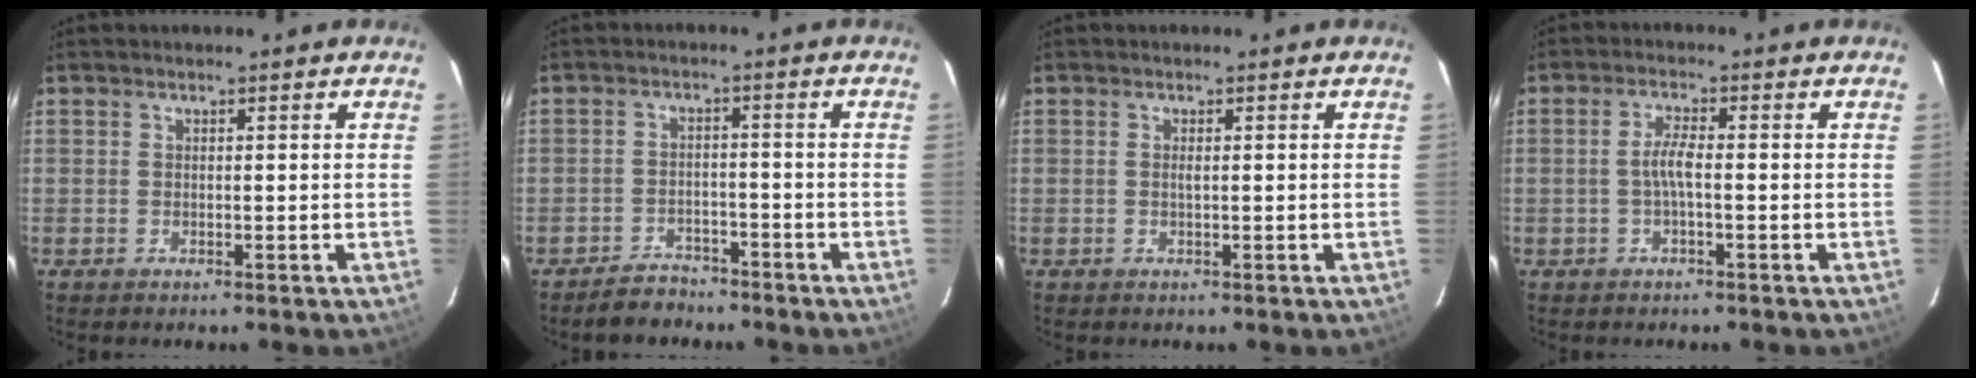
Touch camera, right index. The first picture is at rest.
{"total": 5.4, "force": [-4.5, 2.8, 0.8], "torque": [-0.031, 0.018, -0.065]}
{"total": 0.8, "force": [0.0, 0.0, 0.8], "torque": [-0.015, 0.001, 0.000]}
{"total": 3.2, "force": [-0.6, 0.3, 3.1], "torque": [-0.063, 0.004, -0.011]}